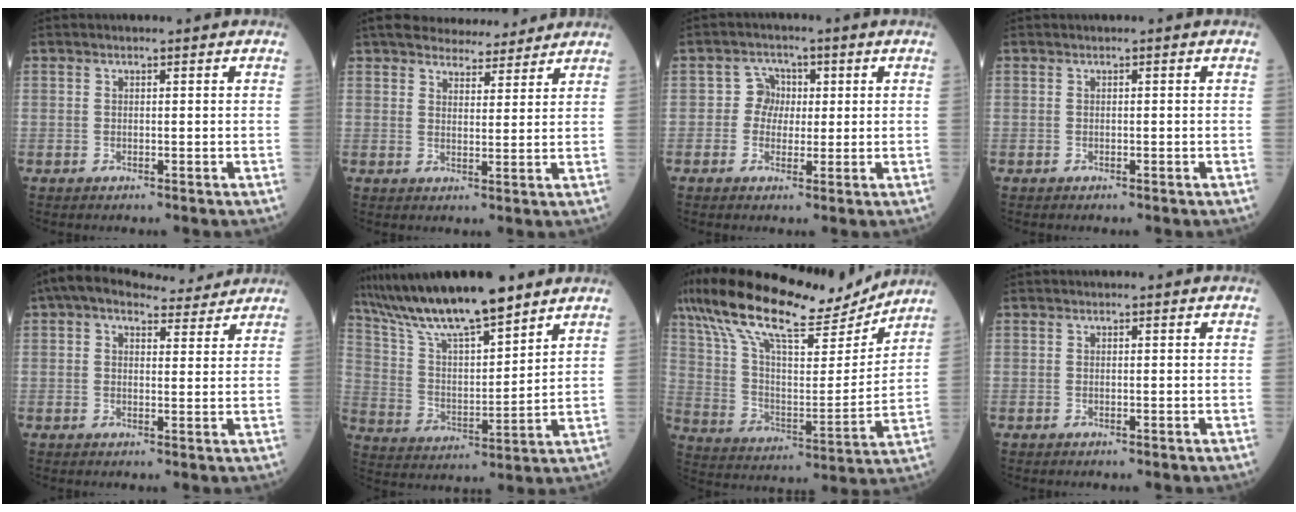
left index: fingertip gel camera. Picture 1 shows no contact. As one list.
[{"total": 9.8, "force": [8.9, 2.6, 3.3], "torque": [-0.040, 0.007, 0.123]}, {"total": 3.6, "force": [0.2, 3.5, 1.1], "torque": [-0.010, 0.010, -0.003]}, {"total": 0.0}, {"total": 8.6, "force": [7.2, 3.2, 3.4], "torque": [-0.054, 0.034, 0.098]}, {"total": 15.5, "force": [12.8, 1.9, 8.4], "torque": [-0.161, 0.005, 0.240]}, {"total": 22.7, "force": [18.4, 5.2, 12.2], "torque": [-0.228, 0.021, 0.306]}, {"total": 0.0}]